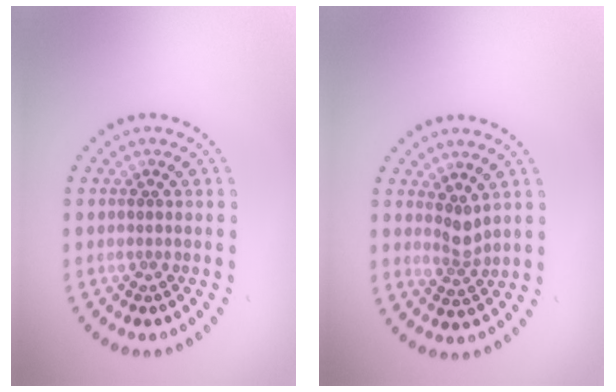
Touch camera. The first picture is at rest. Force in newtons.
{"total": 2.0, "press": 1.4, "slide": 1.4}